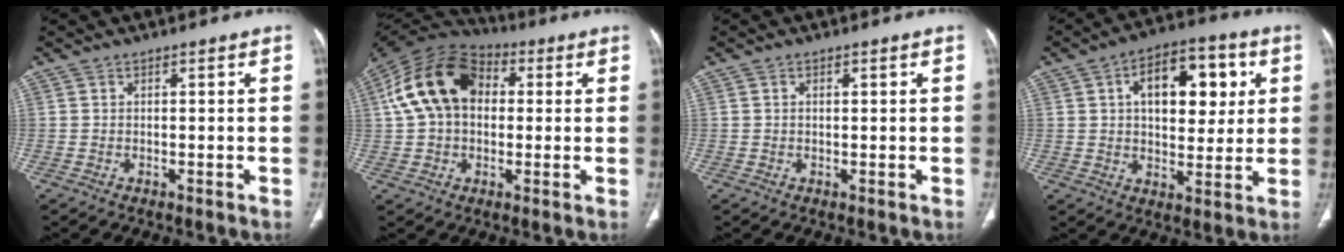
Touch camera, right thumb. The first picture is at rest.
{"total": 16.7, "force": [2.6, 11.8, 11.5], "torque": [-0.200, 0.034, 0.037]}
{"total": 0.9, "force": [0.2, 0.5, 0.7], "torque": [-0.017, 0.003, 0.005]}
{"total": 15.6, "force": [4.1, 8.8, 12.2], "torque": [-0.139, 0.007, 0.060]}